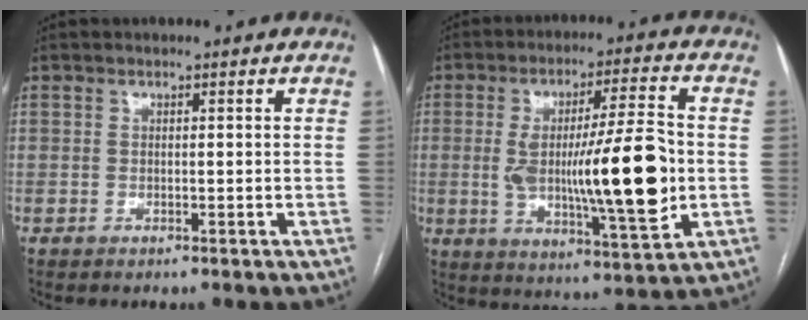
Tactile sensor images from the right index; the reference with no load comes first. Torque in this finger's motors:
{"motor_torque": [1.58, 0.56, 0.73, 0.21]}